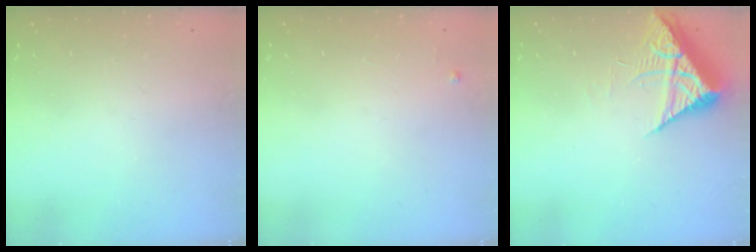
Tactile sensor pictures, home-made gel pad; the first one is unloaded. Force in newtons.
{"total": 2.4, "press": 2.4, "slide": 0.4}
{"total": 7.5, "press": 7.5, "slide": 0.8}